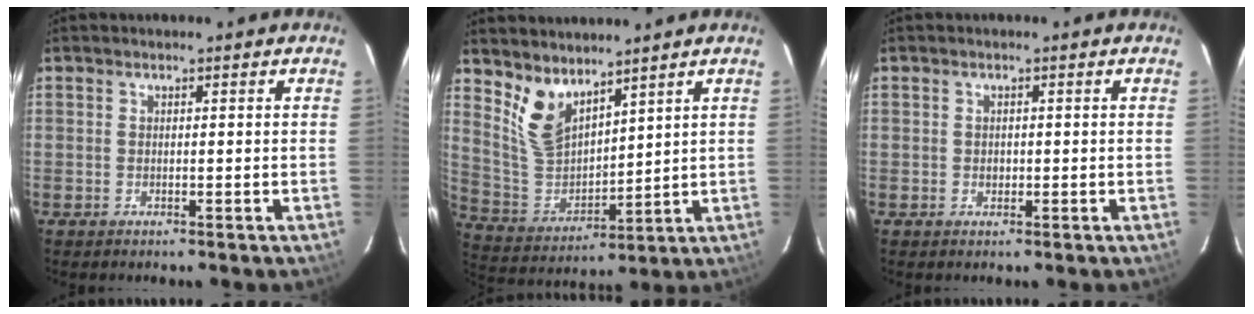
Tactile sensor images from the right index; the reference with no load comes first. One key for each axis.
{"total": 9.6, "fx": 7.0, "fy": 4.5, "fz": 4.9, "tx": -0.098, "ty": -0.005, "tz": 0.154}
{"total": 1.1, "fx": -0.1, "fy": 1.0, "fz": 0.5, "tx": -0.007, "ty": 0.002, "tz": -0.002}